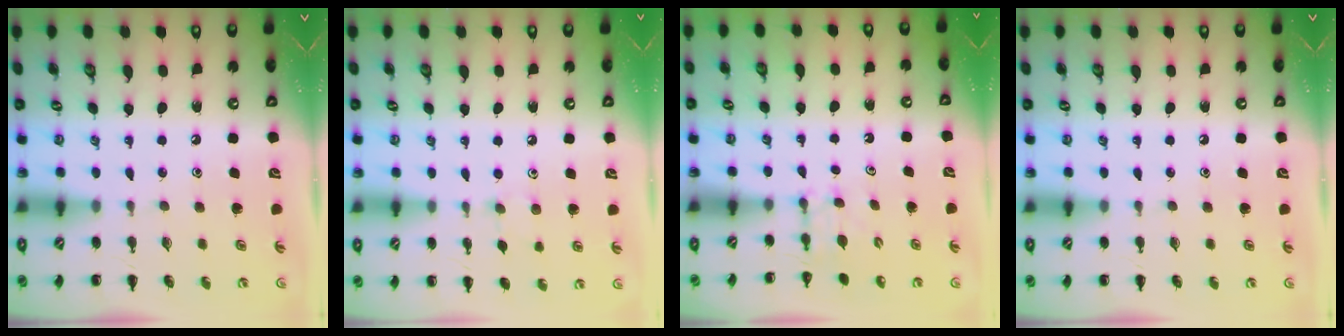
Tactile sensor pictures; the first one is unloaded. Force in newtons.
{"total": 6.7, "press": 6.4, "slide": 2.1}
{"total": 2.7, "press": 2.5, "slide": 1.1}
{"total": 0.0}